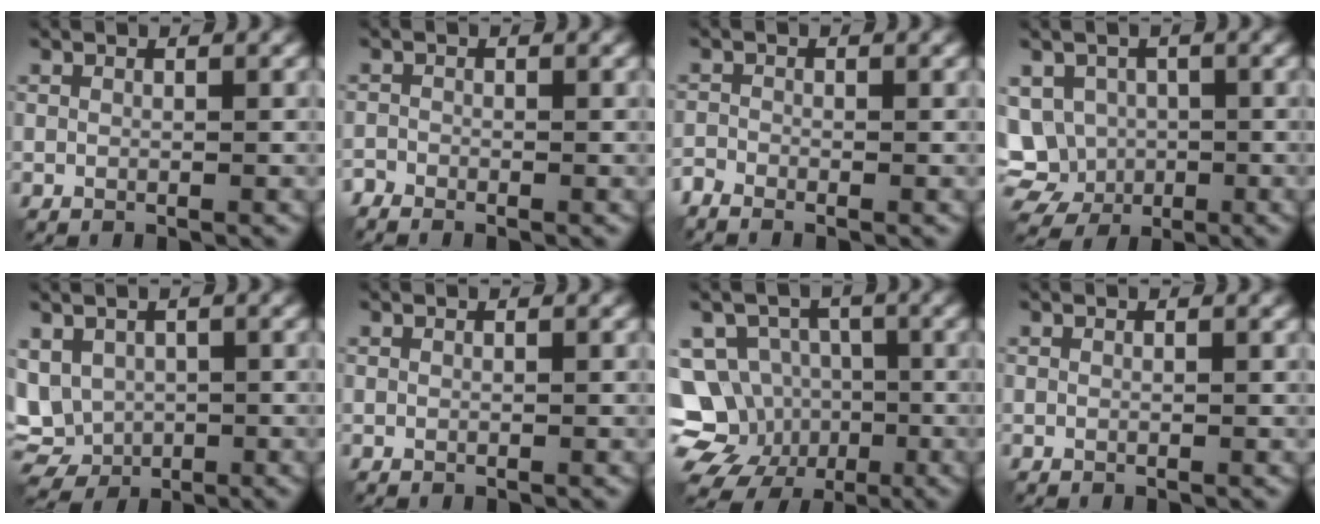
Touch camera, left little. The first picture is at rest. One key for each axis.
{"total": 1.1, "fx": -1.1, "fy": 0.2, "fz": 0.1, "tx": -0.003, "ty": -0.004, "tz": -0.029}
{"total": 1.4, "fx": -1.4, "fy": 0.3, "fz": 0.4, "tx": -0.010, "ty": -0.007, "tz": -0.038}
{"total": 8.2, "fx": -0.6, "fy": 7.5, "fz": 3.4, "tx": -0.080, "ty": -0.004, "tz": -0.032}
{"total": 5.1, "fx": 0.2, "fy": 4.2, "fz": 2.9, "tx": -0.075, "ty": -0.009, "tz": 0.011}
{"total": 0.0}
{"total": 12.1, "fx": -4.0, "fy": 10.8, "fz": 3.5, "tx": -0.080, "ty": -0.010, "tz": -0.081}
{"total": 0.0}